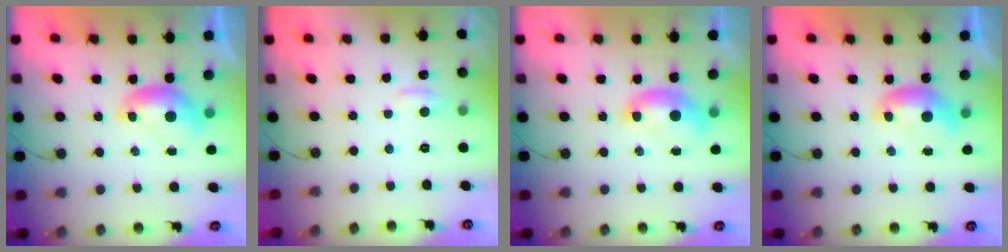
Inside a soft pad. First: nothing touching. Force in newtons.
{"total": 0.8, "press": 0.1, "slide": 0.8}
{"total": 1.4, "press": 1.4, "slide": 0.3}
{"total": 0.0}